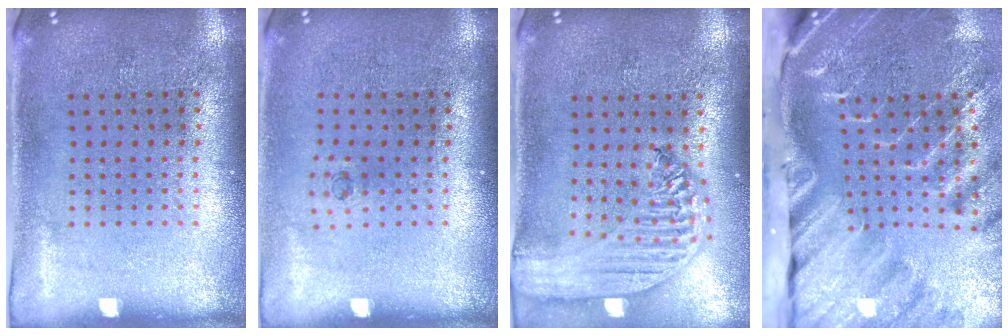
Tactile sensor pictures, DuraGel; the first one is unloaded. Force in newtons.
{"total": 0.5, "press": 0.2, "slide": 0.4}
{"total": 2.7, "press": 2.2, "slide": 1.6}
{"total": 4.6, "press": 3.4, "slide": 3.1}